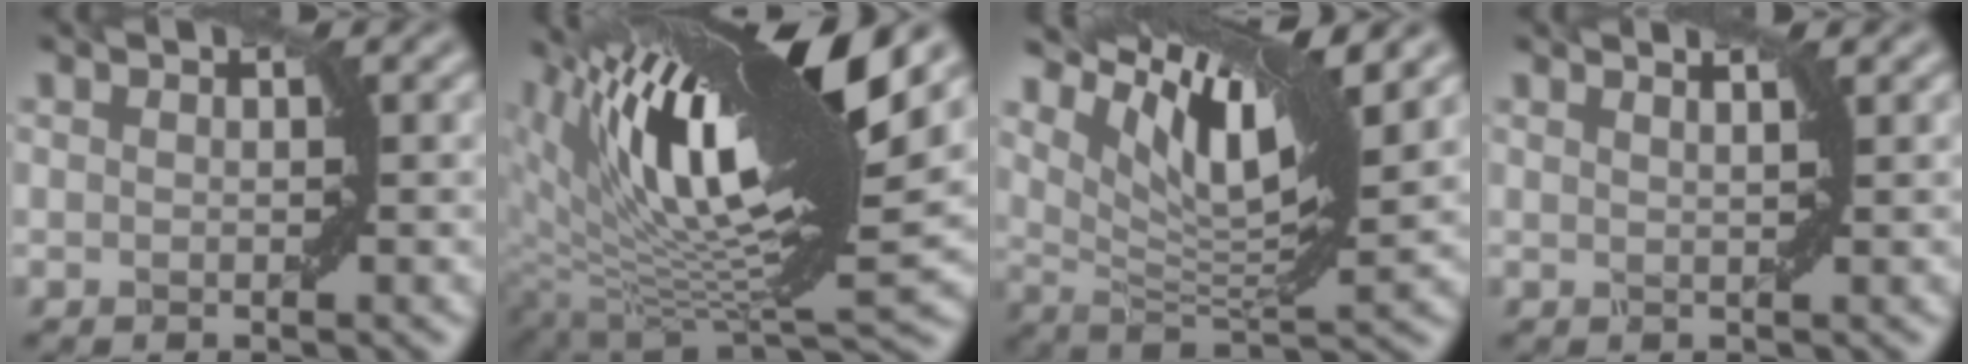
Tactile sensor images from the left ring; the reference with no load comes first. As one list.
[{"total": 15.2, "force": [6.7, 4.6, 12.9], "torque": [-0.227, 0.008, 0.124]}, {"total": 9.6, "force": [5.6, 2.4, 7.5], "torque": [-0.130, -0.003, 0.108]}, {"total": 2.3, "force": [1.6, 0.8, 1.5], "torque": [0.001, 0.002, -0.006]}]